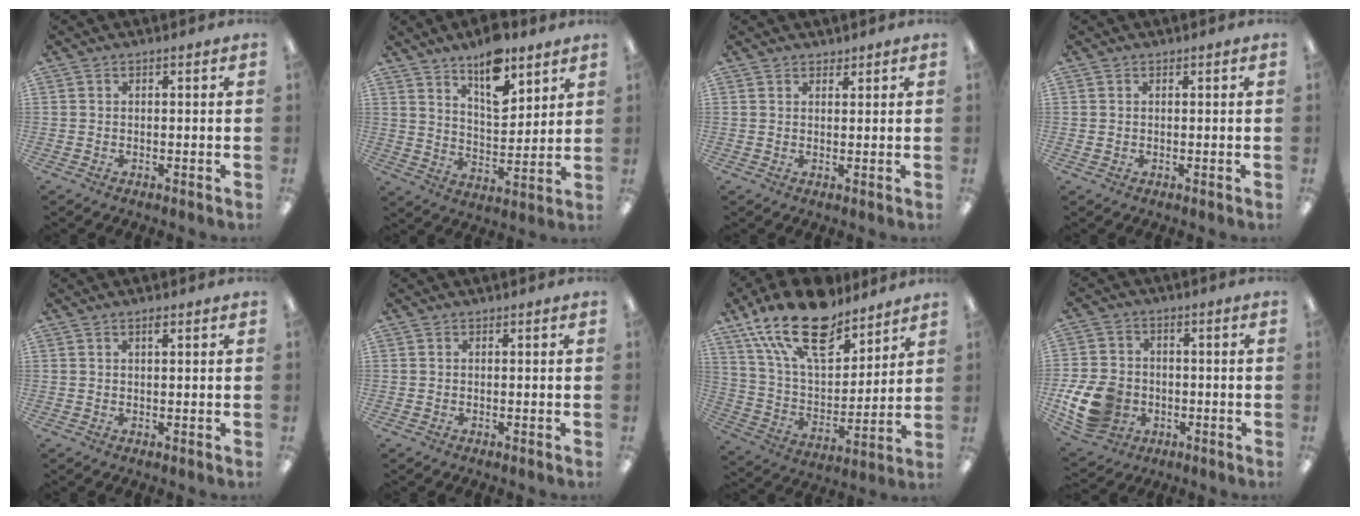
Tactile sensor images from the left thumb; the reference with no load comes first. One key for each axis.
{"total": 12.6, "fx": 9.2, "fy": 5.2, "fz": 6.9, "tx": -0.095, "ty": -0.058, "tz": 0.158}
{"total": 1.6, "fx": 1.4, "fy": 0.7, "fz": 0.0, "tx": -0.001, "ty": -0.003, "tz": 0.029}
{"total": 0.5, "fx": 0.4, "fy": 0.4, "fz": -0.1, "tx": 0.001, "ty": 0.004, "tz": 0.006}
{"total": 1.3, "fx": 0.9, "fy": 0.3, "fz": 0.9, "tx": -0.012, "ty": -0.002, "tz": 0.014}
{"total": 0.0}
{"total": 21.5, "fx": 15.1, "fy": 9.5, "fz": 12.0, "tx": -0.228, "ty": -0.084, "tz": 0.268}
{"total": 13.2, "fx": -3.4, "fy": 10.5, "fz": 7.2, "tx": -0.158, "ty": 0.017, "tz": -0.057}